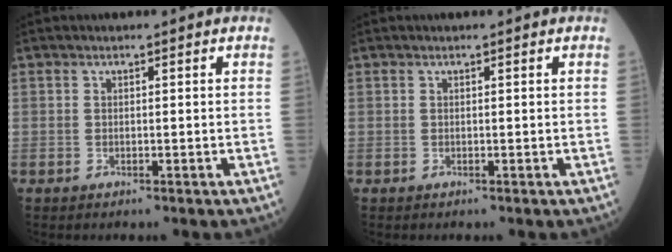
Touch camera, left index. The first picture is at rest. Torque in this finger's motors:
{"motor_torque": [0.10, -0.21, -0.02, -0.01]}